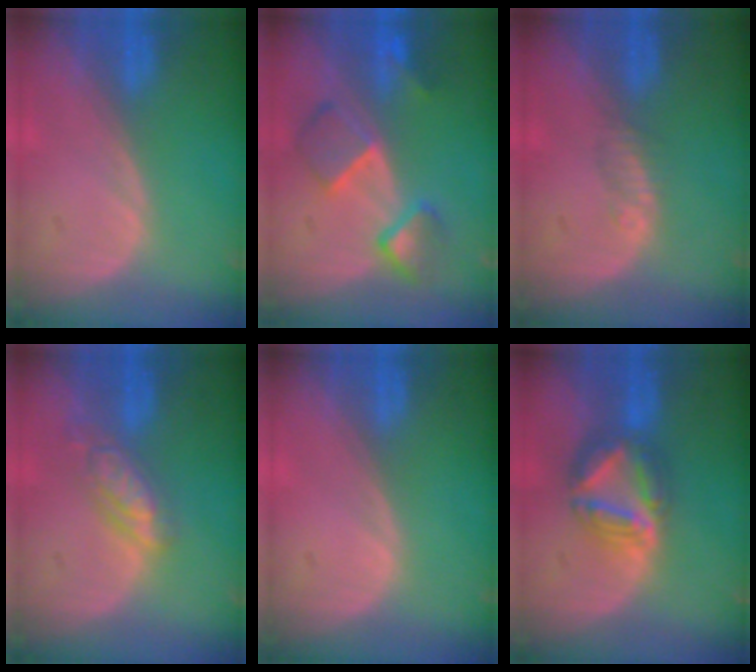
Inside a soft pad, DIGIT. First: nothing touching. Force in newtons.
{"total": 6.9, "press": 6.7, "slide": 1.6}
{"total": 1.5, "press": 1.3, "slide": 0.9}
{"total": 5.5, "press": 5.0, "slide": 2.4}
{"total": 0.0}
{"total": 7.5, "press": 6.6, "slide": 3.4}